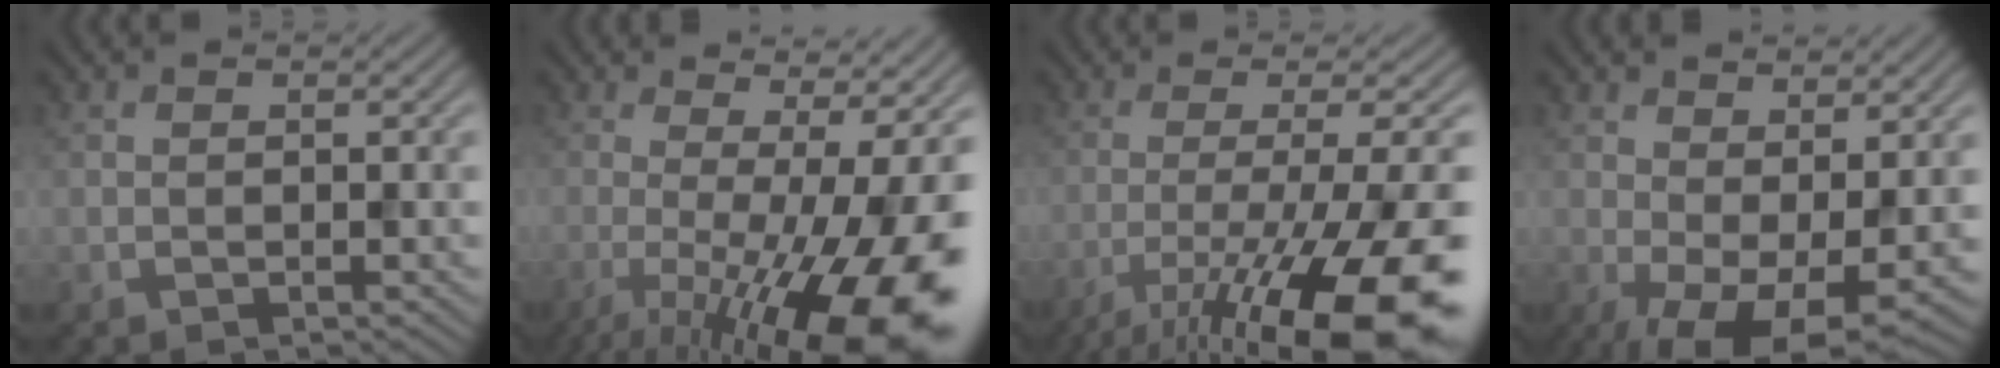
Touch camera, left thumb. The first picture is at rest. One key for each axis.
{"total": 18.3, "fx": -4.6, "fy": 5.3, "fz": 16.9, "tx": -0.226, "ty": -0.016, "tz": -0.067}
{"total": 17.8, "fx": -9.3, "fy": 4.0, "fz": 14.6, "tx": -0.200, "ty": -0.010, "tz": -0.148}
{"total": 8.9, "fx": -1.2, "fy": 3.8, "fz": 8.0, "tx": -0.139, "ty": -0.005, "tz": -0.014}